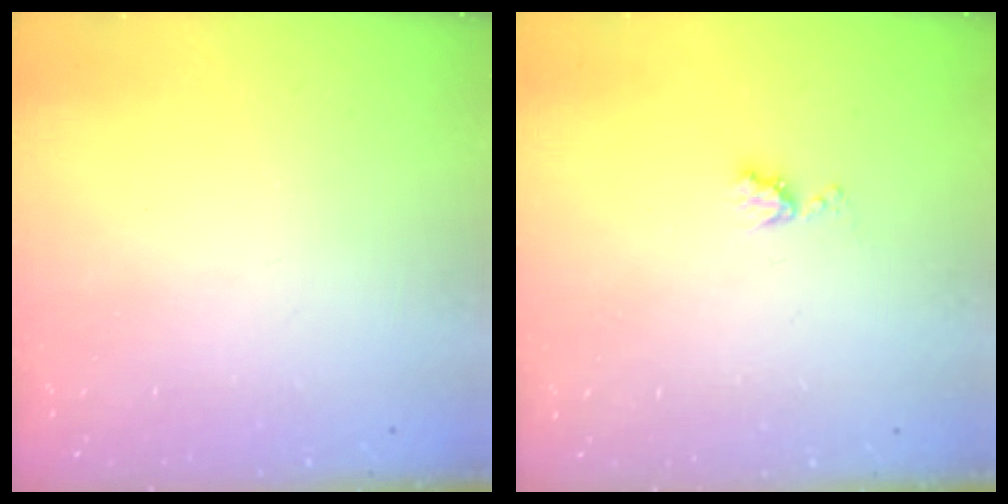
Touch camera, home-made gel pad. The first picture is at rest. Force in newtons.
{"total": 5.1, "press": 5.1, "slide": 0.5}